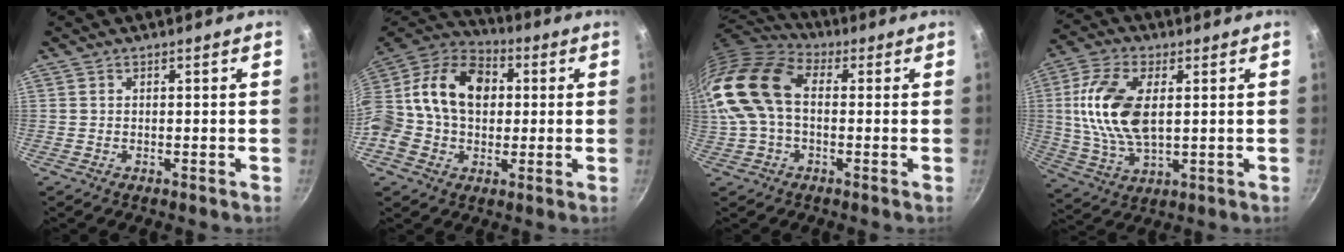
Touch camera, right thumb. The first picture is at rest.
{"total": 20.1, "force": [2.2, 15.2, 13.1], "torque": [-0.221, 0.039, 0.021]}
{"total": 19.7, "force": [1.5, 12.9, 14.9], "torque": [-0.317, 0.031, 0.014]}
{"total": 14.7, "force": [2.2, 7.8, 12.3], "torque": [-0.236, 0.000, 0.042]}